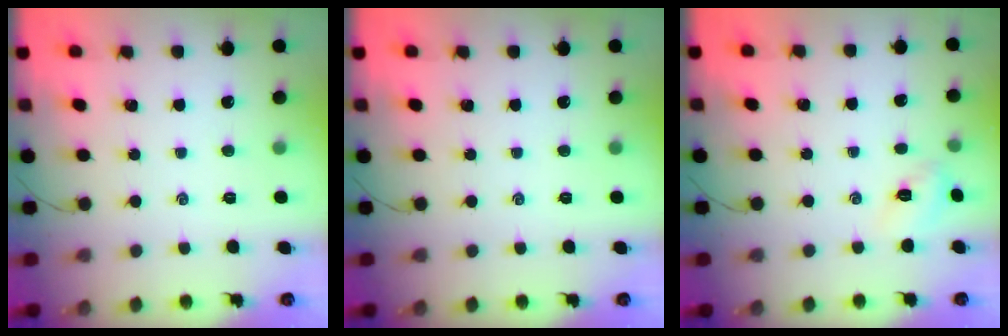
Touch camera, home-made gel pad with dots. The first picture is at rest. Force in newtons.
{"total": 0.0}
{"total": 5.9, "press": 5.7, "slide": 1.5}